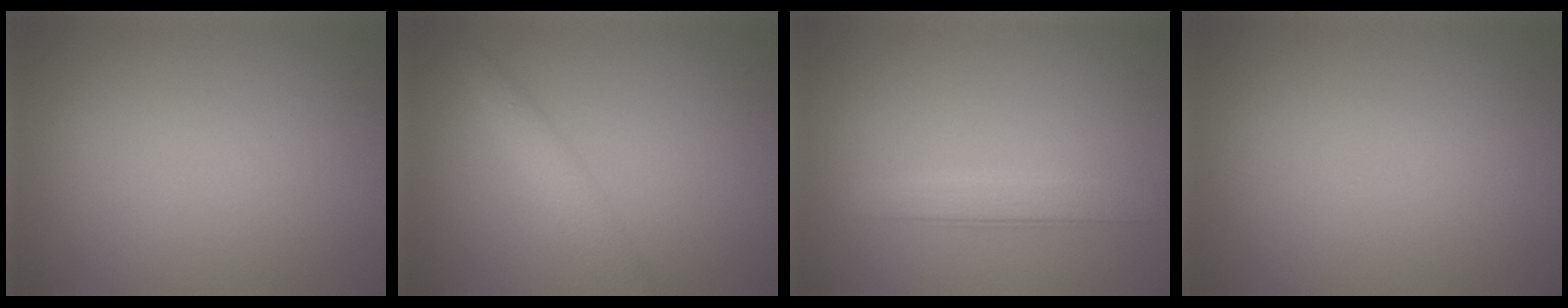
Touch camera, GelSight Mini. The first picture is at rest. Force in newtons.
{"total": 2.5, "press": 2.5, "slide": 0.1}
{"total": 2.4, "press": 2.4, "slide": 0.2}
{"total": 0.0}